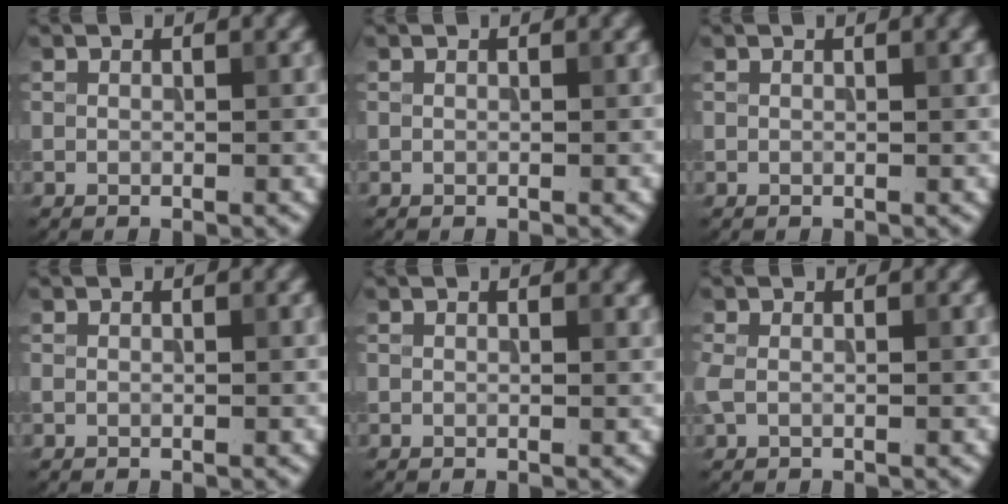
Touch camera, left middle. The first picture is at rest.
{"total": 0.0}
{"total": 0.8, "force": [0.4, 0.2, 0.7], "torque": [-0.006, 0.005, 0.005]}
{"total": 0.0}
{"total": 0.6, "force": [0.5, 0.1, 0.3], "torque": [-0.001, 0.002, 0.008]}
{"total": 1.2, "force": [-0.1, 0.7, 1.0], "torque": [-0.027, 0.000, -0.005]}